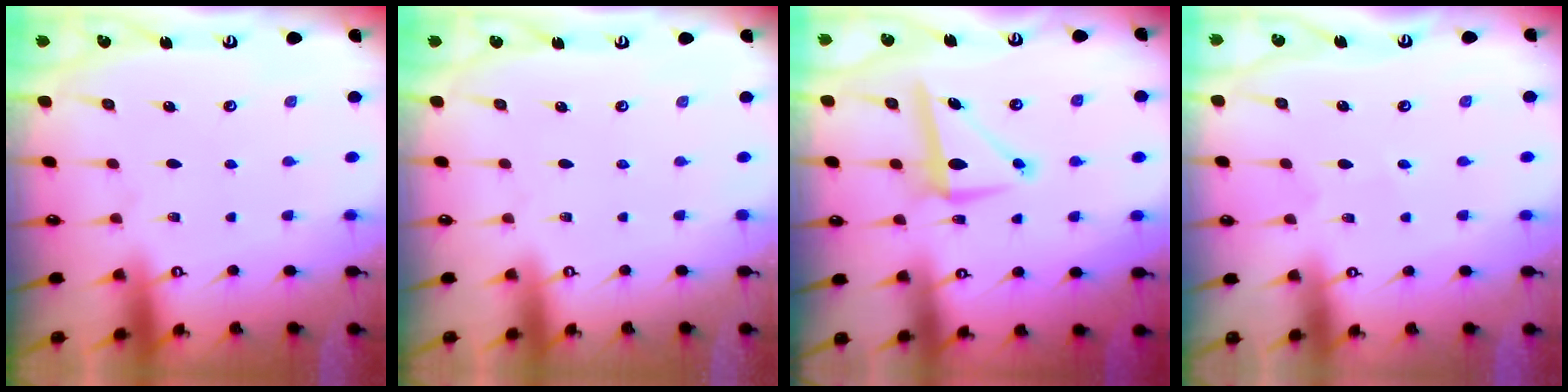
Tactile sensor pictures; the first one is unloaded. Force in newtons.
{"total": 0.0}
{"total": 8.2, "press": 8.1, "slide": 1.4}
{"total": 2.9, "press": 2.9, "slide": 0.3}